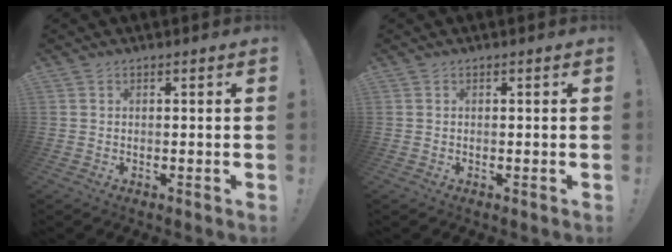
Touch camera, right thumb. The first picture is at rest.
{"total": 0.0}